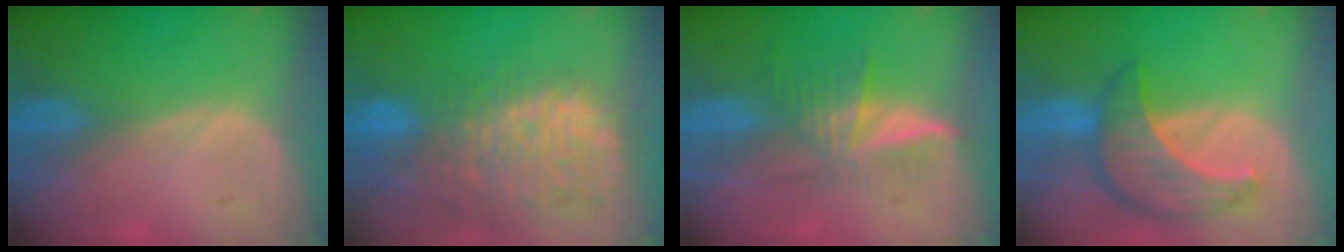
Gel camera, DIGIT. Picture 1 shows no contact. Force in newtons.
{"total": 14.4, "press": 11.7, "slide": 8.3}
{"total": 5.9, "press": 5.4, "slide": 2.4}
{"total": 8.6, "press": 7.8, "slide": 3.7}